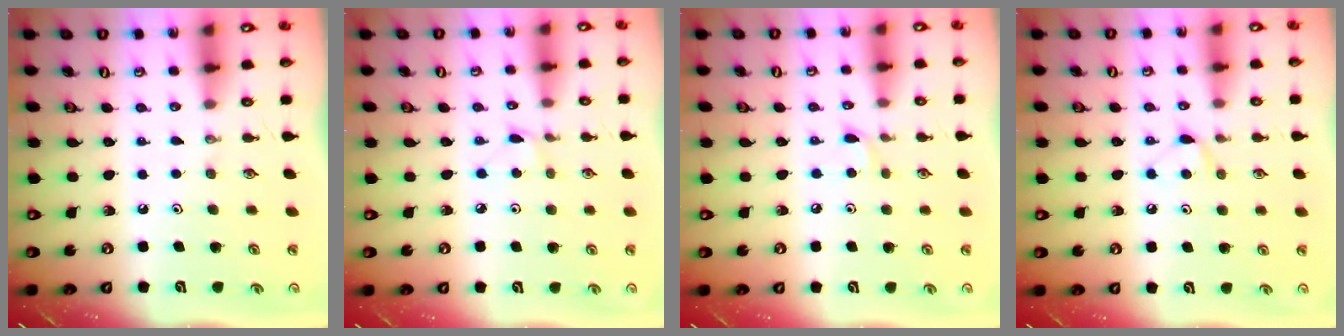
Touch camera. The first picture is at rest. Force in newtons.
{"total": 2.8, "press": 2.7, "slide": 0.4}
{"total": 4.6, "press": 4.6, "slide": 0.6}
{"total": 6.5, "press": 6.4, "slide": 0.7}